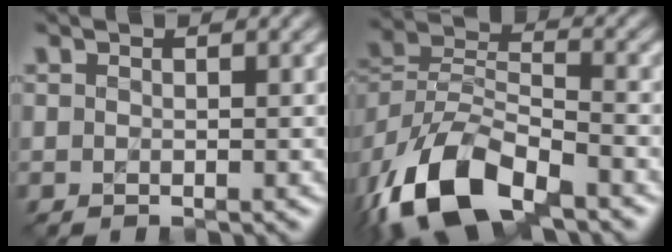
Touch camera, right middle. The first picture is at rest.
{"total": 11.6, "force": [-7.4, 5.5, 7.0], "torque": [-0.142, -0.004, -0.143]}